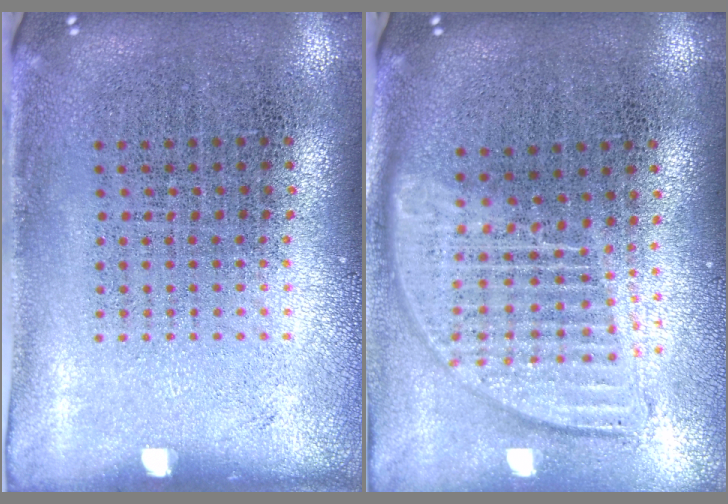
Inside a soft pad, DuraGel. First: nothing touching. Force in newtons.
{"total": 1.8, "press": 1.5, "slide": 0.9}